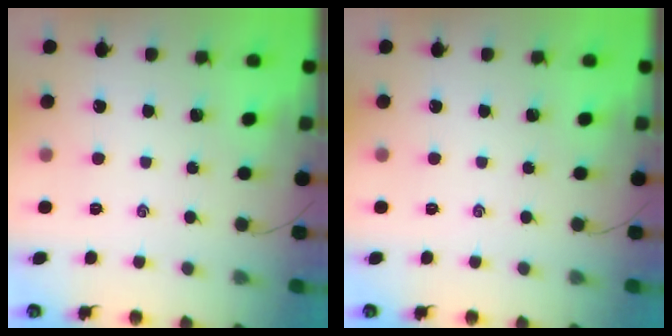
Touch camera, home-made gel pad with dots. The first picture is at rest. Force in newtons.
{"total": 0.0}